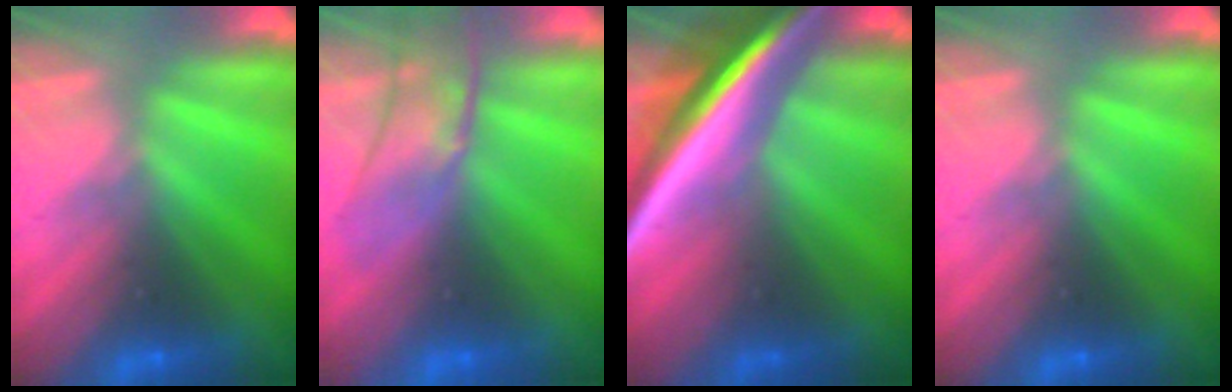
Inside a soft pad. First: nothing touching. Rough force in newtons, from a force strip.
{"total": 2.9}
{"total": 7.2}
{"total": 0.0}